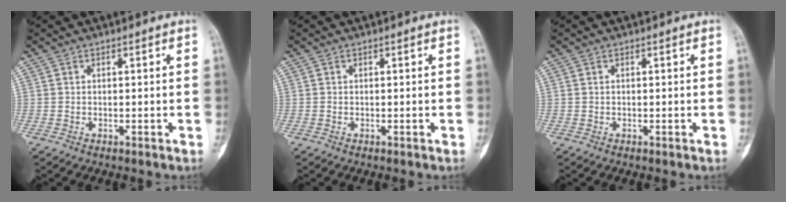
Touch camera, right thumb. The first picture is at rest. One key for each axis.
{"total": 0.0}
{"total": 0.0}